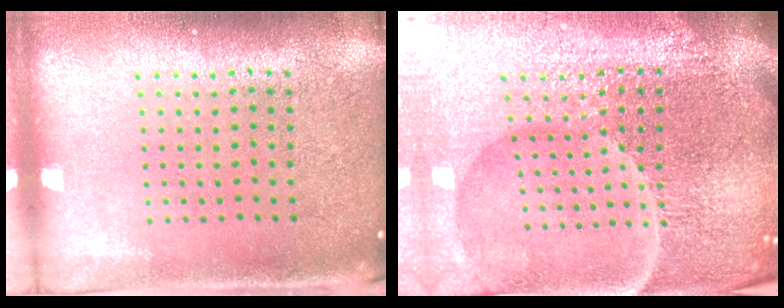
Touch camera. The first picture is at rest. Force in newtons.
{"total": 7.3, "press": 6.5, "slide": 3.3}